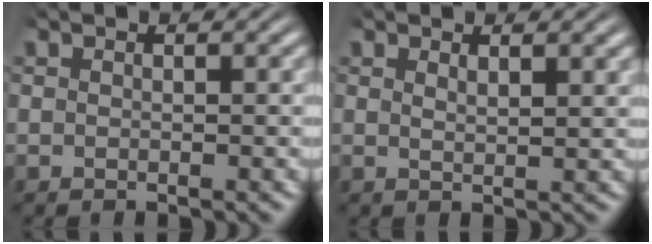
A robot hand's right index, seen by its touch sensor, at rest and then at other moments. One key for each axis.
{"total": 1.2, "fx": 0.9, "fy": -0.6, "fz": 0.5, "tx": -0.009, "ty": -0.010, "tz": 0.023}